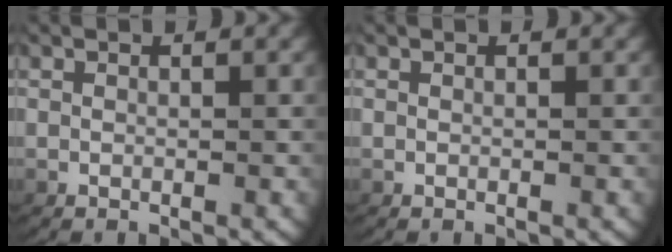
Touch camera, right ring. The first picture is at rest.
{"total": 0.0}